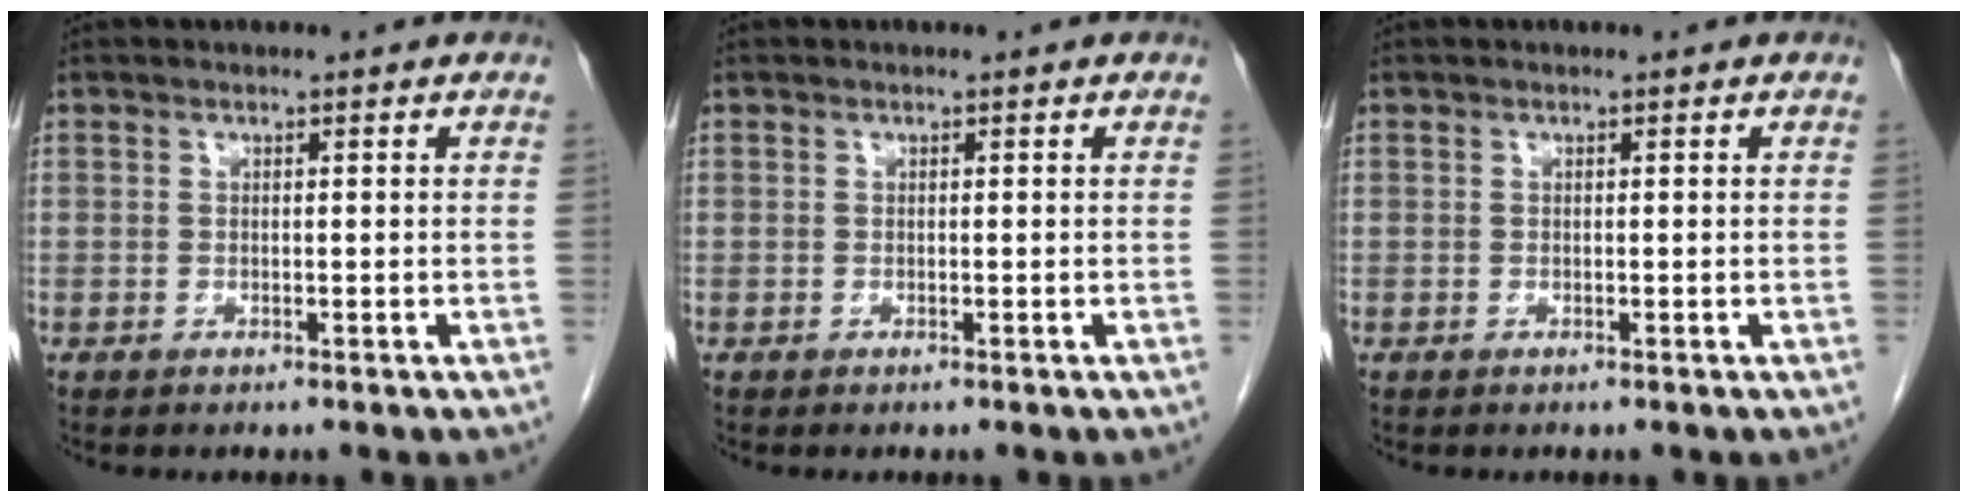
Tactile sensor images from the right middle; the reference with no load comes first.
{"total": 0.0}
{"total": 0.0}